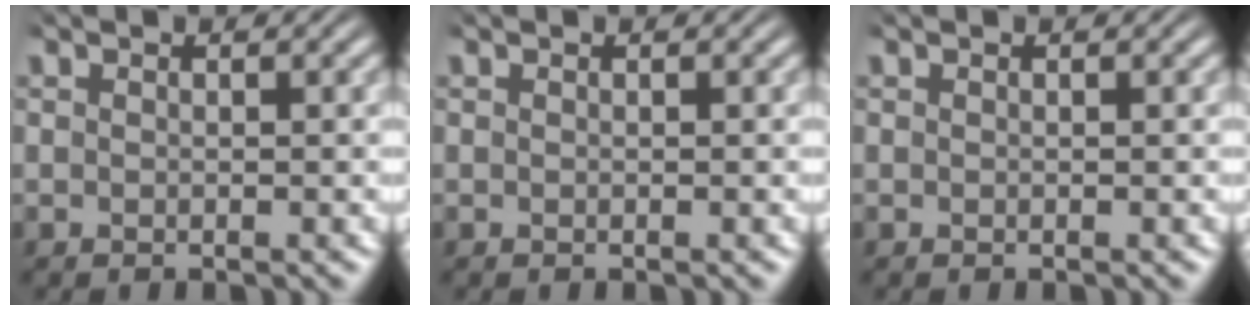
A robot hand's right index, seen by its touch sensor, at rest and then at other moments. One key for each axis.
{"total": 0.0}
{"total": 0.0}